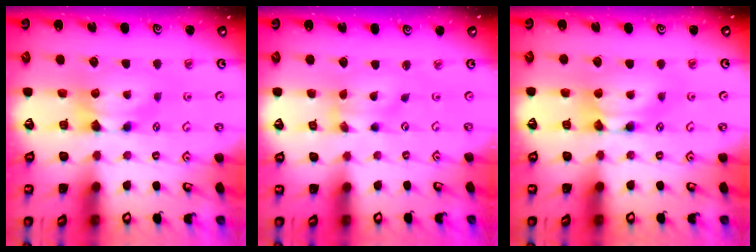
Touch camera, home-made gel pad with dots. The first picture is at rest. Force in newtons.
{"total": 1.3, "press": 0.3, "slide": 1.2}
{"total": 2.0, "press": 2.0, "slide": 0.1}